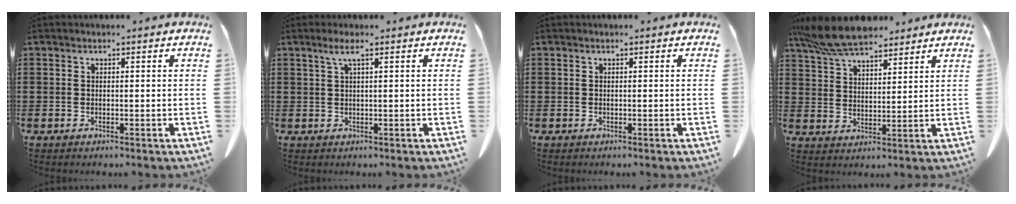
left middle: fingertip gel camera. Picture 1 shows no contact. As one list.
[{"total": 2.2, "force": [1.0, 0.1, 1.9], "torque": [-0.042, -0.001, 0.018]}, {"total": 0.0}, {"total": 9.0, "force": [7.8, 2.4, 3.9], "torque": [-0.100, -0.017, 0.148]}]